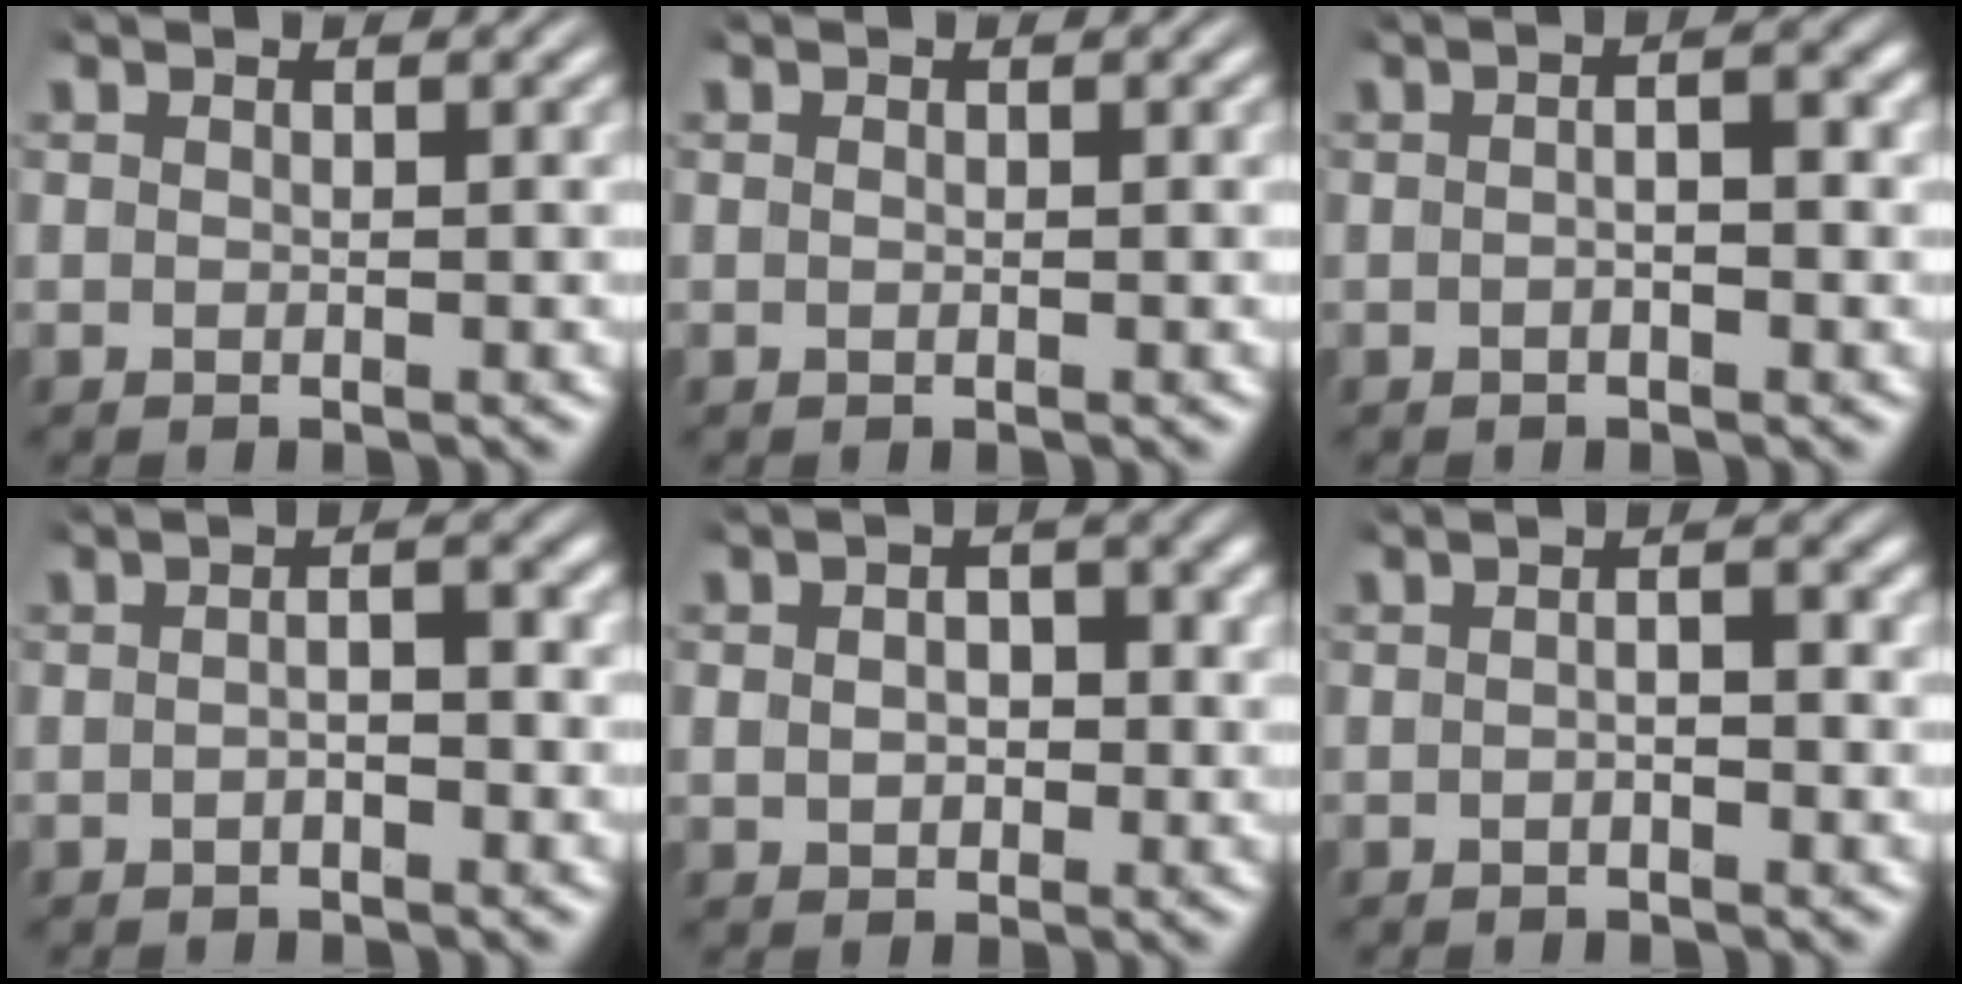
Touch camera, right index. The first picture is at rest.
{"total": 0.0}
{"total": 2.3, "force": [-0.3, 0.7, 2.2], "torque": [-0.026, 0.009, -0.013]}
{"total": 2.2, "force": [-0.6, 0.7, 2.0], "torque": [-0.022, 0.005, -0.015]}
{"total": 2.7, "force": [0.0, 1.9, 1.9], "torque": [-0.027, -0.003, 0.003]}
{"total": 1.8, "force": [-0.3, 0.6, 1.6], "torque": [-0.018, 0.007, -0.013]}